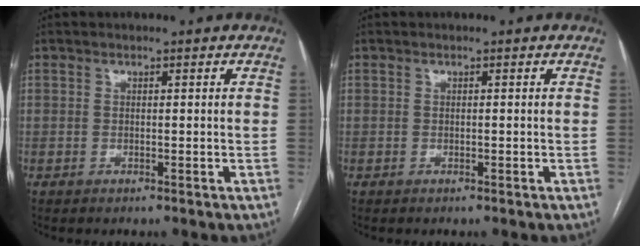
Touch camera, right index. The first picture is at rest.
{"total": 0.0}